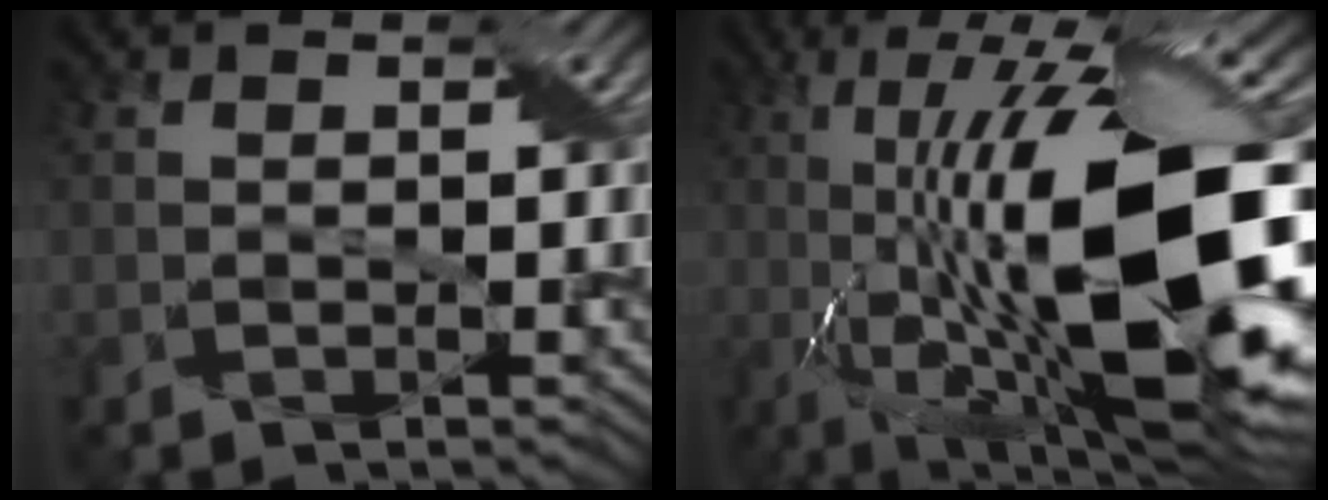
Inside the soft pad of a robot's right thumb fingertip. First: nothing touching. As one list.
[{"total": 19.8, "force": [-1.9, 6.9, 18.4], "torque": [-0.305, 0.013, -0.039]}]